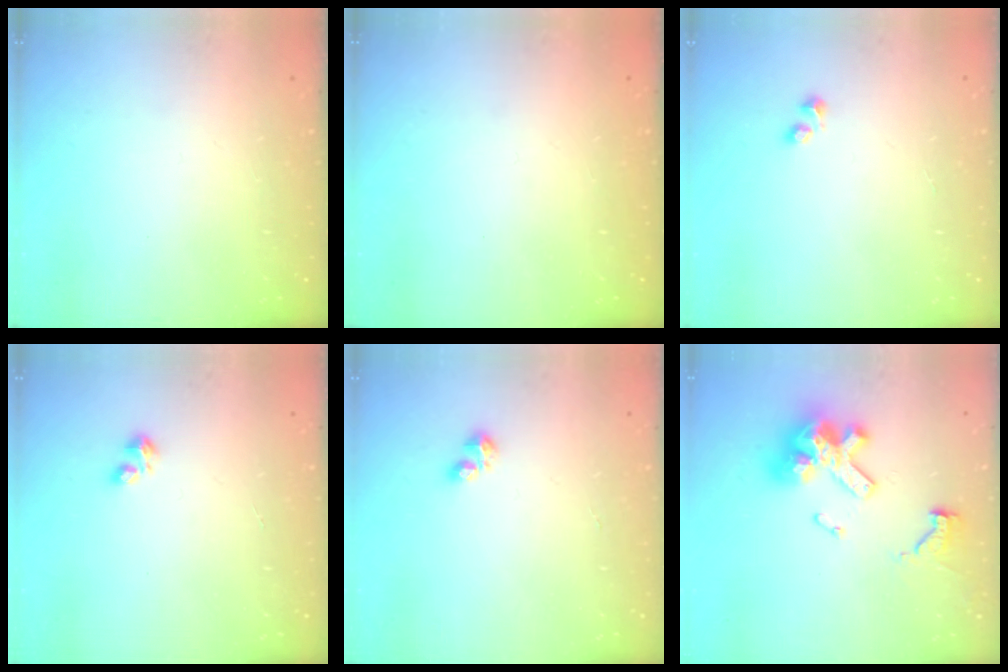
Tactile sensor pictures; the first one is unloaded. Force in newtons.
{"total": 0.7, "press": 0.6, "slide": 0.3}
{"total": 1.5, "press": 1.2, "slide": 0.8}
{"total": 2.0, "press": 2.0, "slide": 0.4}
{"total": 2.7, "press": 2.7, "slide": 0.5}
{"total": 17.2, "press": 17.2, "slide": 1.6}